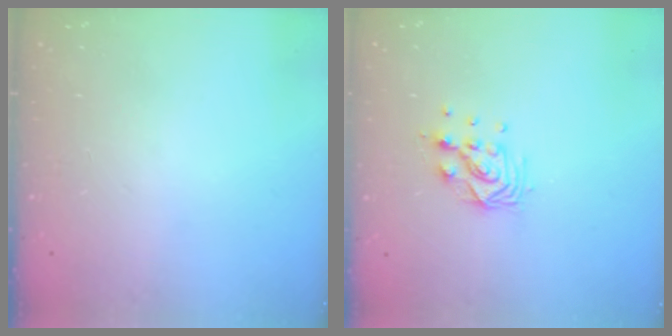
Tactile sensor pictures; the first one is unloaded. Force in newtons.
{"total": 9.6, "press": 9.5, "slide": 0.8}